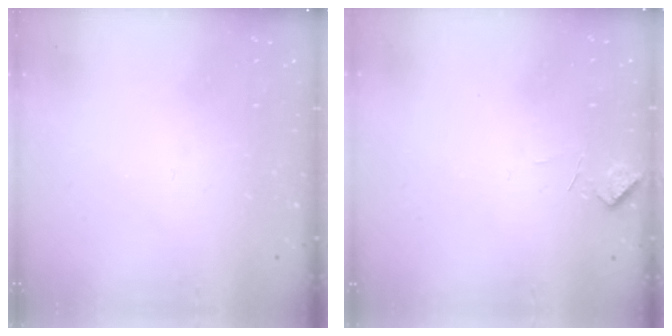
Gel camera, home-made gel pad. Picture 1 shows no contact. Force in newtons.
{"total": 2.2, "press": 2.0, "slide": 0.9}